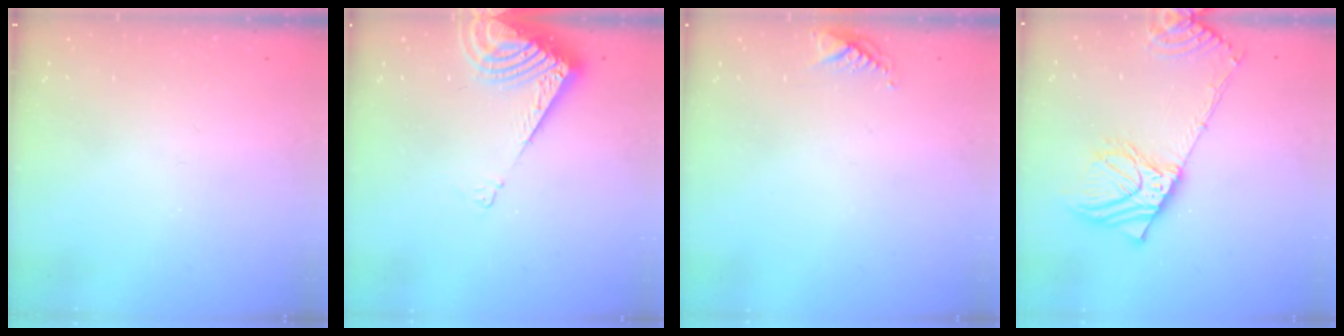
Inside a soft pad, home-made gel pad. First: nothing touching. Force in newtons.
{"total": 9.0, "press": 8.9, "slide": 1.0}
{"total": 5.8, "press": 5.8, "slide": 0.5}
{"total": 16.3, "press": 15.9, "slide": 3.7}